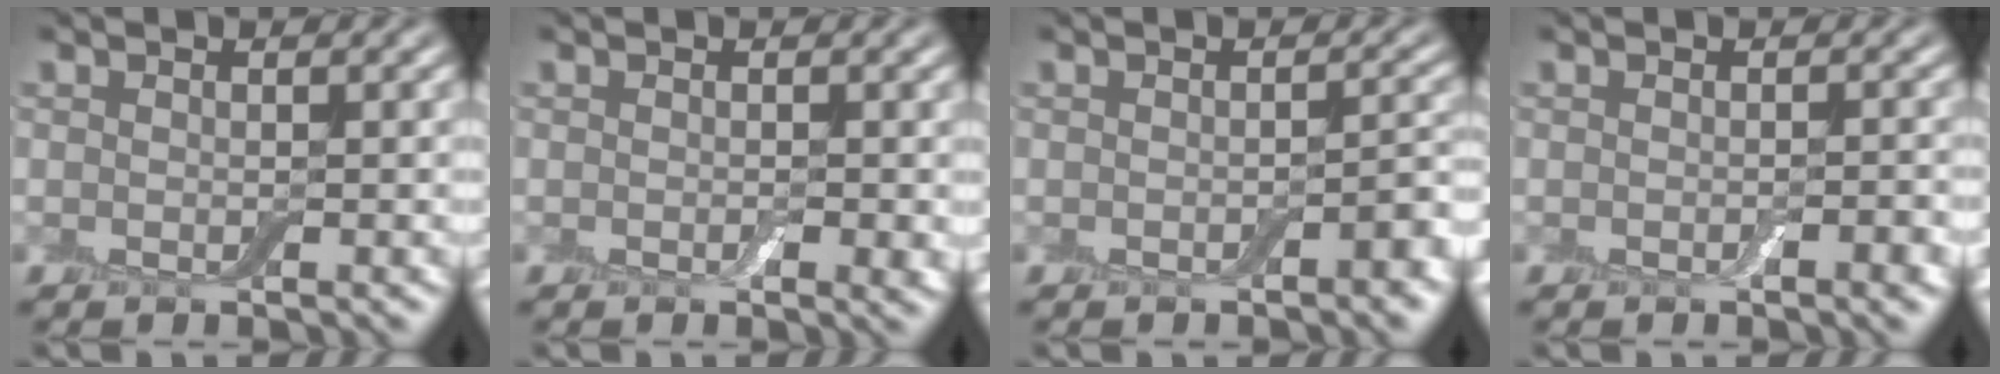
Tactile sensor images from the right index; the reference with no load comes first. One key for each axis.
{"total": 1.2, "fx": -0.3, "fy": 0.5, "fz": 1.1, "tx": -0.017, "ty": -0.003, "tz": -0.004}
{"total": 1.6, "fx": -0.8, "fy": 0.4, "fz": 1.3, "tx": -0.019, "ty": 0.004, "tz": -0.010}
{"total": 1.4, "fx": -0.6, "fy": 0.3, "fz": 1.2, "tx": -0.019, "ty": -0.002, "tz": -0.009}